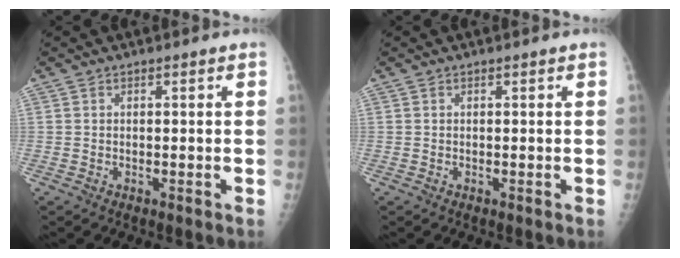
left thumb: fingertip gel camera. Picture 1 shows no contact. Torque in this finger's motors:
{"motor_torque": [0.02, 0.11, 0.02, -0.18, 0.00]}